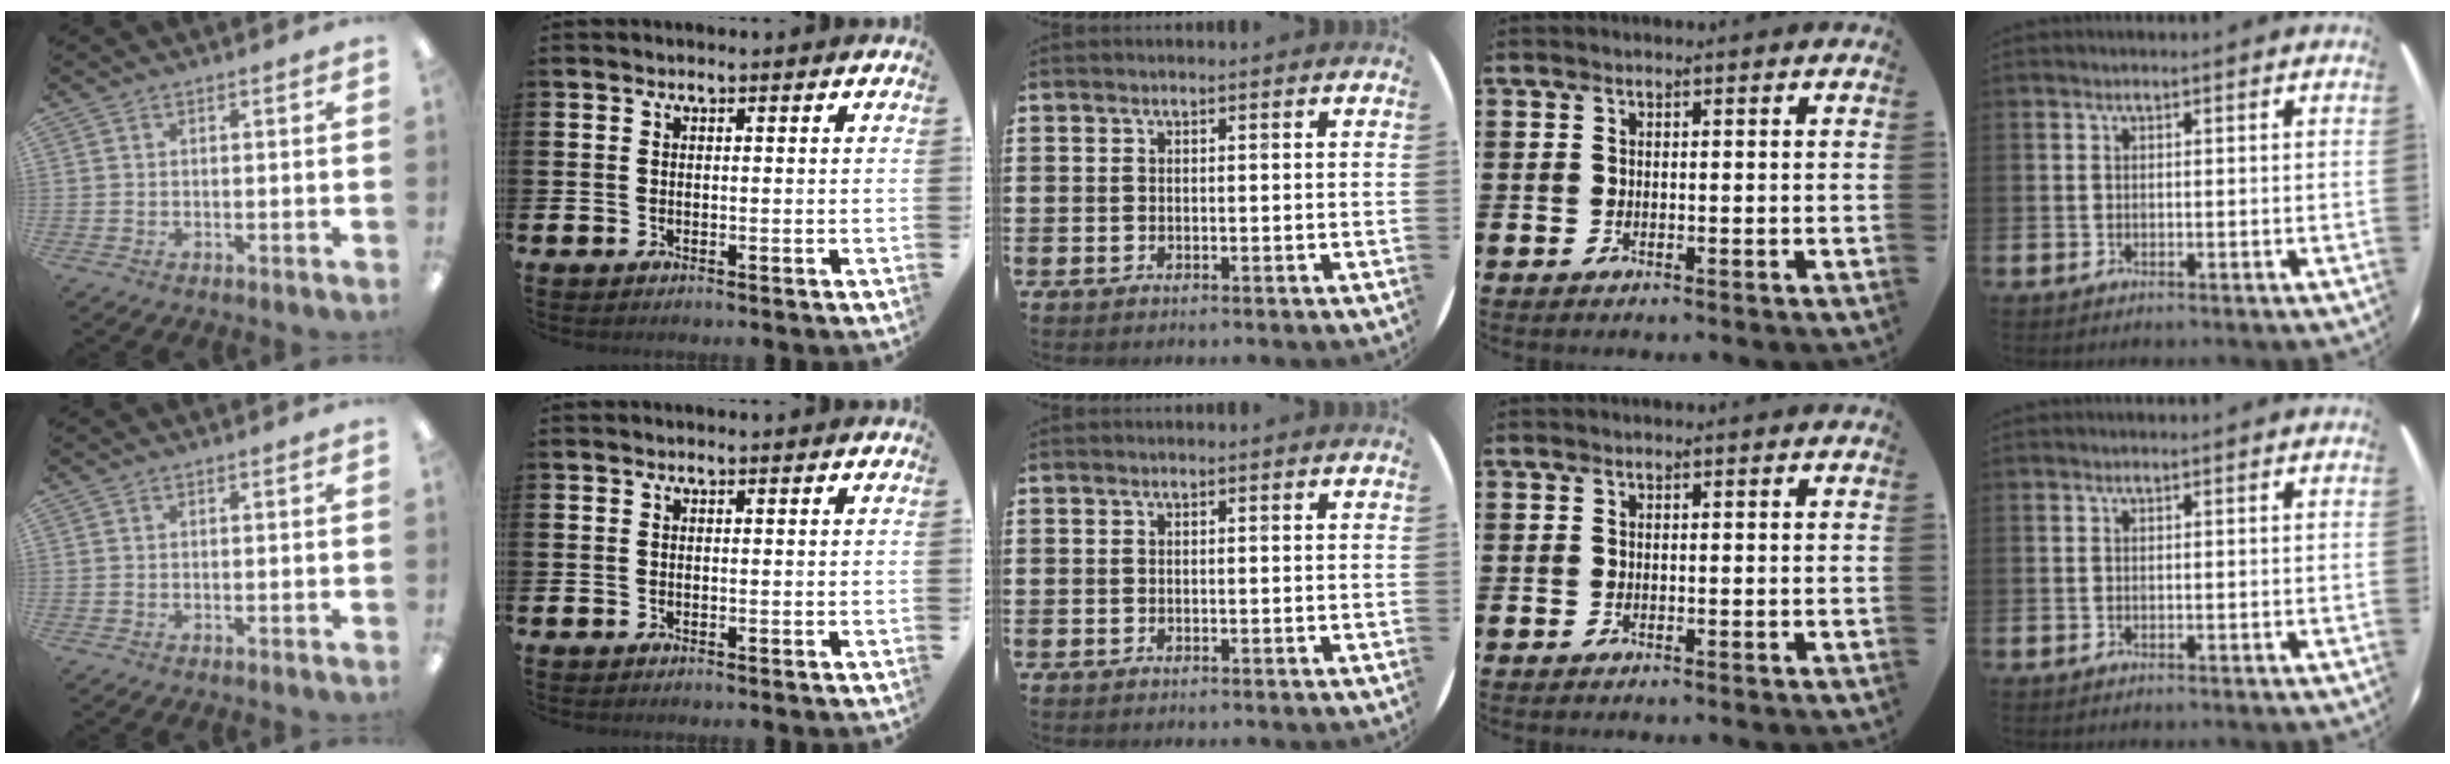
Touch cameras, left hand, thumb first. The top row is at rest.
{}